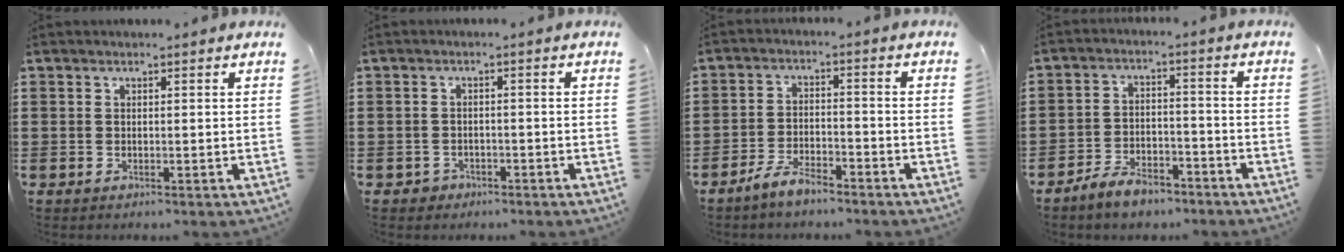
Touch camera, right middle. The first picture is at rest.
{"total": 1.5, "force": [-1.2, 0.9, 0.0], "torque": [-0.005, 0.001, -0.029]}
{"total": 4.7, "force": [-4.1, 1.1, 2.0], "torque": [-0.047, 0.004, -0.083]}
{"total": 5.3, "force": [-4.8, 1.4, 1.6], "torque": [-0.031, 0.010, -0.094]}